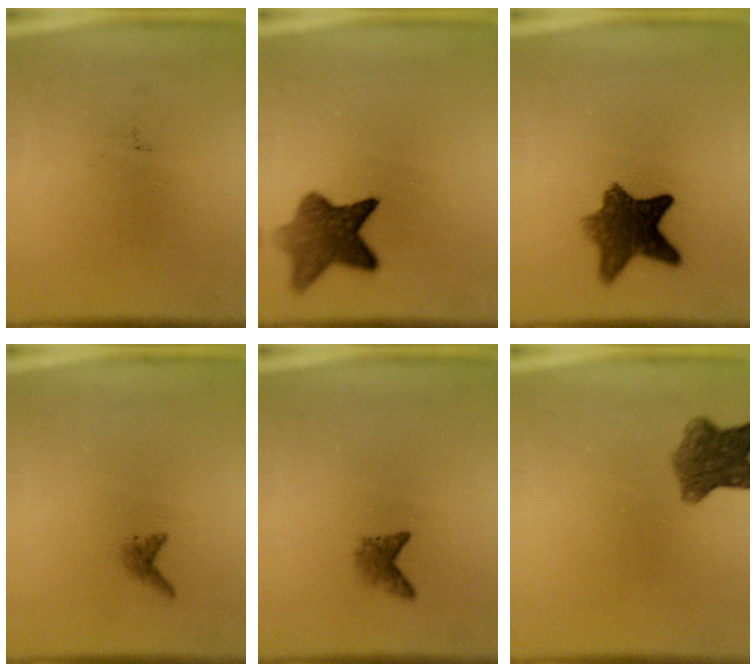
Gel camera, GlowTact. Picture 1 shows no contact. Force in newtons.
{"total": 7.5}
{"total": 8.7}
{"total": 1.0}
{"total": 1.8}
{"total": 6.7}